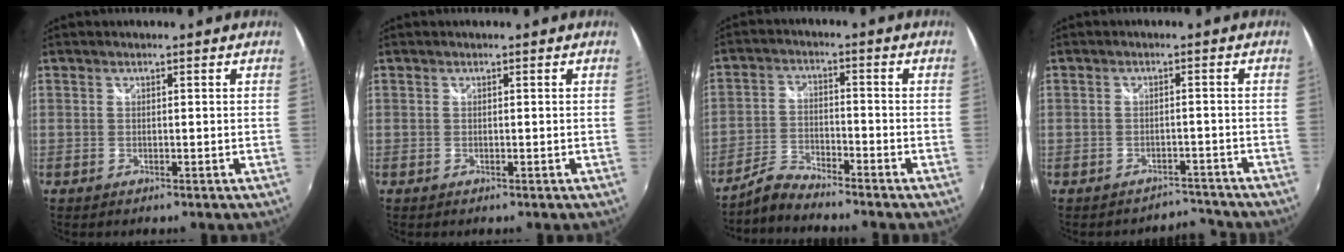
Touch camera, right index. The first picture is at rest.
{"total": 0.0}
{"total": 4.7, "force": [-4.6, 0.4, 0.9], "torque": [-0.029, 0.004, -0.095]}
{"total": 3.8, "force": [-3.6, 1.1, -0.6], "torque": [0.014, 0.012, -0.048]}